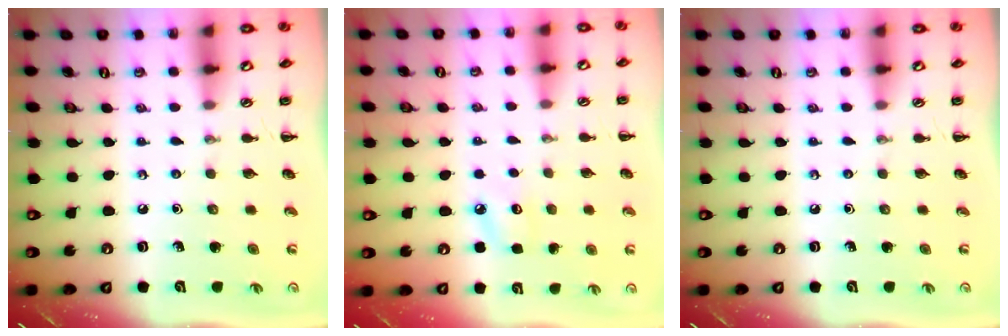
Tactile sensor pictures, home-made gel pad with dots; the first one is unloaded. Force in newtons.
{"total": 6.8, "press": 6.5, "slide": 2.0}
{"total": 0.0}